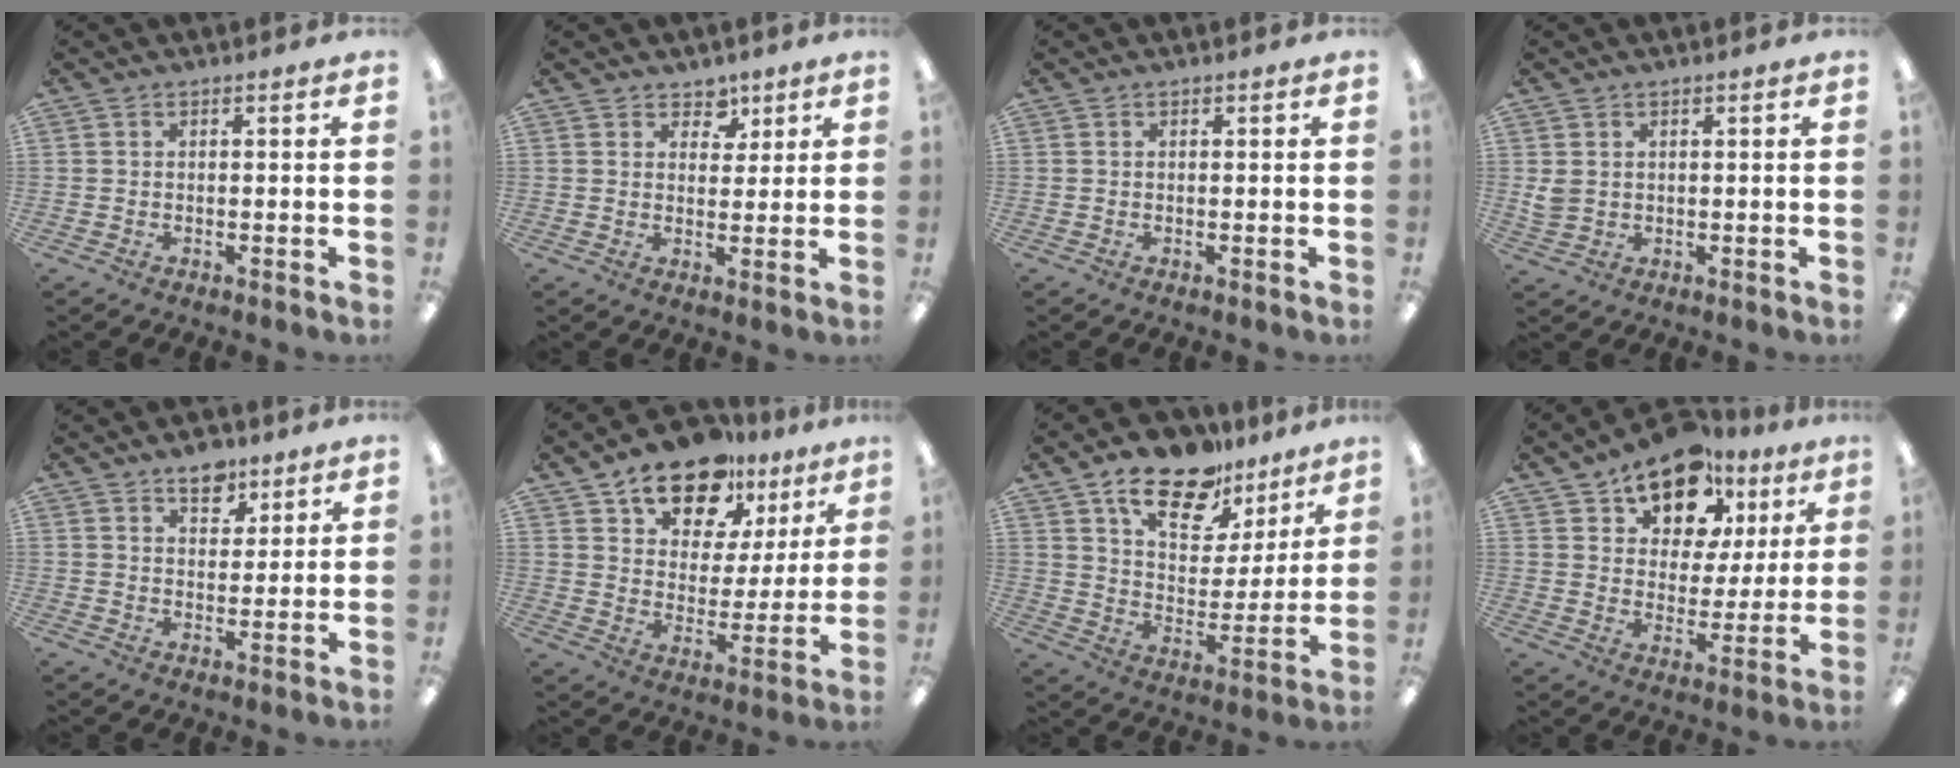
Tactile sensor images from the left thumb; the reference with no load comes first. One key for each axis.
{"total": 4.8, "fx": 3.2, "fy": 3.4, "fz": 1.0, "tx": -0.002, "ty": -0.017, "tz": 0.054}
{"total": 0.0}
{"total": 2.9, "fx": 1.0, "fy": 2.4, "fz": 1.3, "tx": -0.018, "ty": 0.000, "tz": 0.019}
{"total": 7.0, "fx": 5.1, "fy": 4.0, "fz": 2.5, "tx": -0.018, "ty": -0.028, "tz": 0.087}
{"total": 15.7, "fx": 12.1, "fy": 8.1, "fz": 5.8, "tx": -0.094, "ty": -0.077, "tz": 0.218}
{"total": 17.3, "fx": 12.1, "fy": 8.8, "fz": 8.5, "tx": -0.137, "ty": -0.068, "tz": 0.213}
{"total": 15.4, "fx": 11.5, "fy": 8.4, "fz": 5.9, "tx": -0.105, "ty": -0.070, "tz": 0.207}